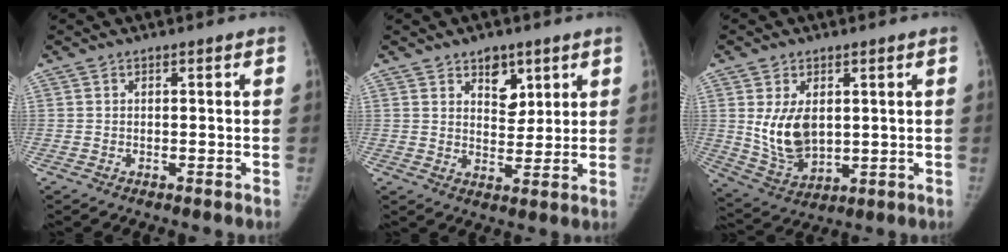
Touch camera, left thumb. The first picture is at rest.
{"total": 6.3, "force": [3.6, 4.0, 3.2], "torque": [-0.016, -0.023, 0.057]}
{"total": 10.1, "force": [1.7, 6.5, 7.5], "torque": [-0.122, -0.019, 0.051]}